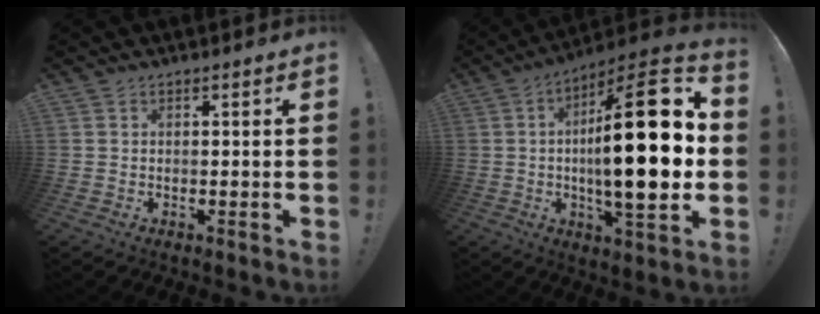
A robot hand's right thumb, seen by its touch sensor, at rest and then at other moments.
{"total": 26.1, "force": [0.1, 6.8, 25.2], "torque": [-0.407, -0.007, -0.011]}